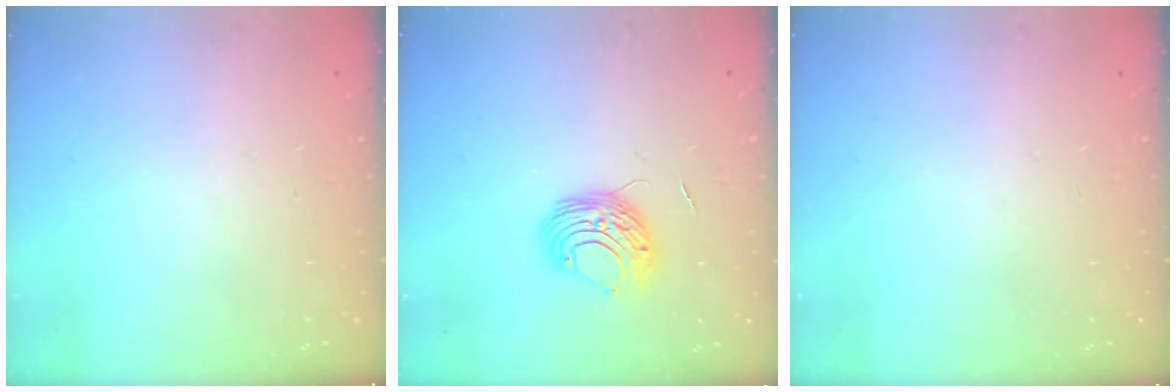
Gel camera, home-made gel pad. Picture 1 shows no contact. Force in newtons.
{"total": 9.3, "press": 9.3, "slide": 0.5}
{"total": 0.0}